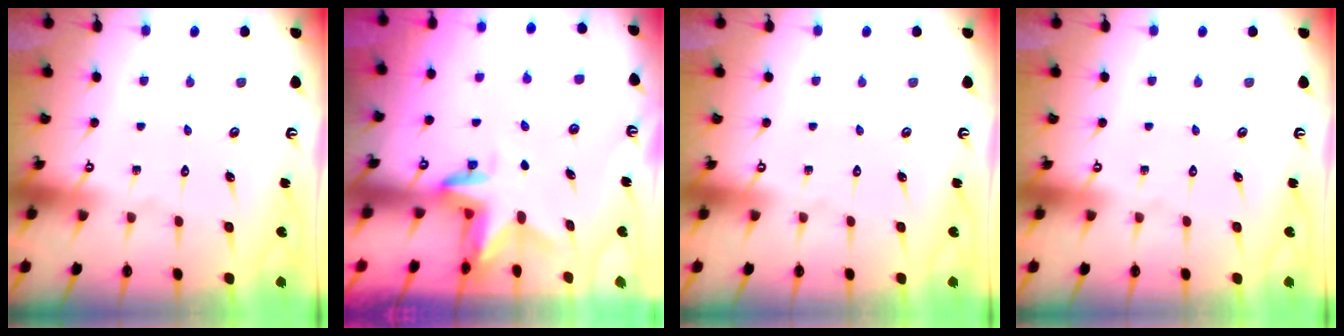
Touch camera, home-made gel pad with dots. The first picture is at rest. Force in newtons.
{"total": 2.9, "press": 2.9, "slide": 0.2}
{"total": 0.0}
{"total": 0.0}